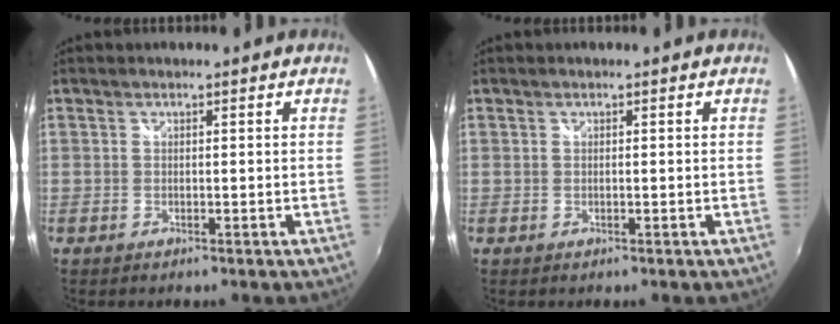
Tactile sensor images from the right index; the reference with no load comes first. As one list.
[{"total": 0.0}]